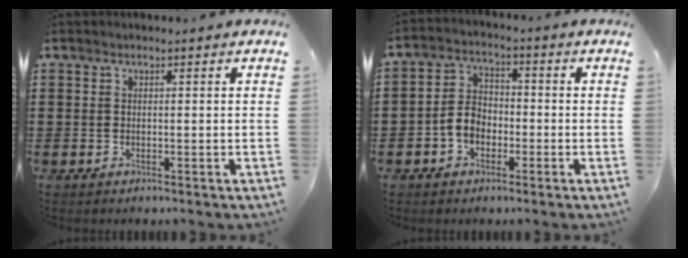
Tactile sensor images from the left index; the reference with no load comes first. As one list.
[{"total": 4.8, "force": [-2.0, 3.4, 2.7], "torque": [-0.074, 0.006, -0.046]}]